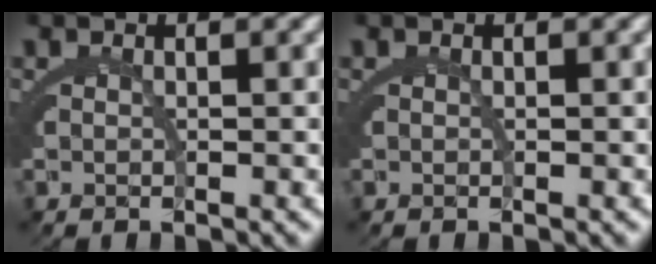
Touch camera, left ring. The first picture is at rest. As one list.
[{"total": 0.0}]